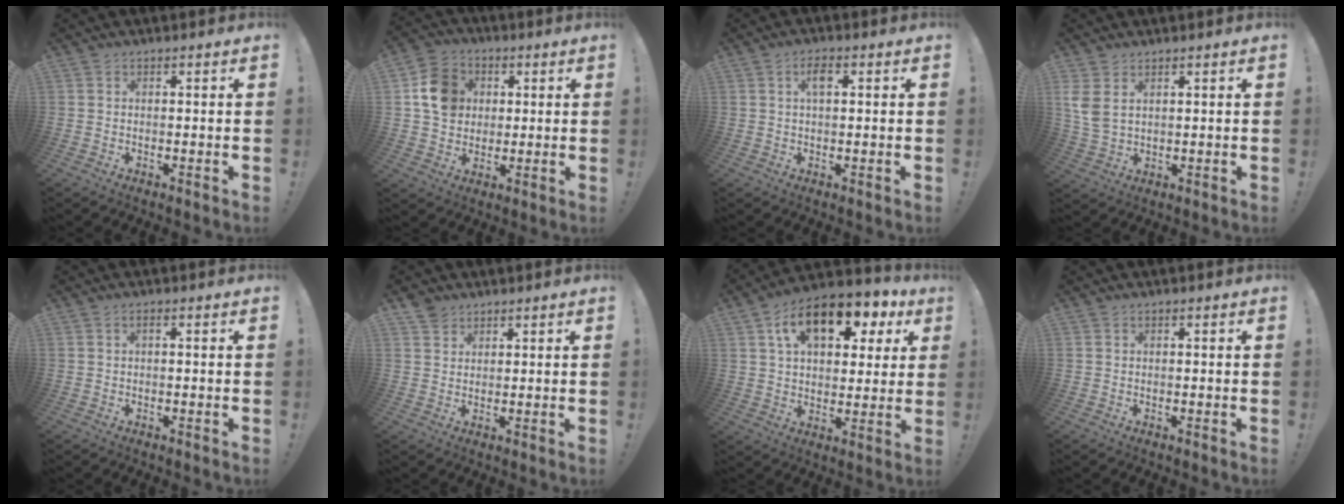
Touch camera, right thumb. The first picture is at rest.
{"total": 11.6, "force": [2.5, 10.2, 5.0], "torque": [-0.059, 0.001, 0.054]}
{"total": 3.7, "force": [1.0, 1.5, 3.3], "torque": [-0.061, 0.009, 0.013]}
{"total": 5.9, "force": [2.6, 3.5, 4.0], "torque": [-0.087, -0.011, 0.050]}
{"total": 1.0, "force": [-0.4, 0.1, 1.0], "torque": [-0.022, 0.003, -0.007]}
{"total": 3.6, "force": [2.7, 2.2, 0.7], "torque": [-0.007, -0.010, 0.050]}
{"total": 15.8, "force": [7.6, 9.0, 10.5], "torque": [-0.161, -0.030, 0.130]}
{"total": 0.0}